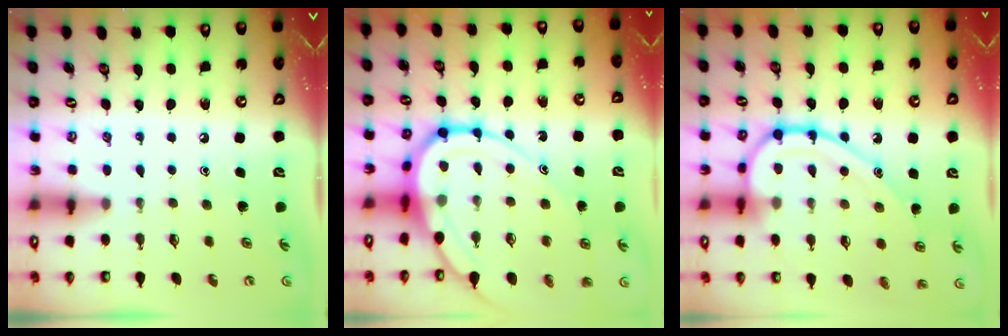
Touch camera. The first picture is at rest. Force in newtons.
{"total": 15.1, "press": 15.0, "slide": 1.5}
{"total": 14.7, "press": 14.7, "slide": 0.4}